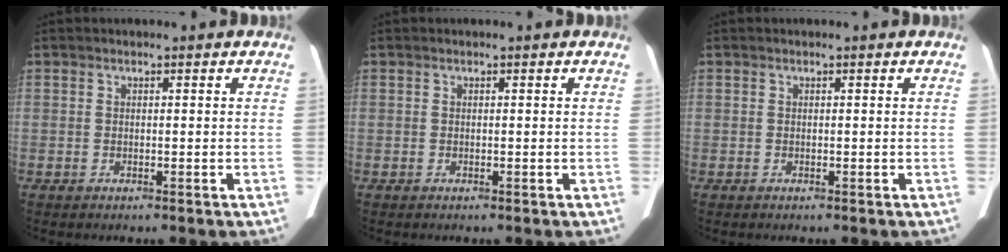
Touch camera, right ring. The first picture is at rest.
{"total": 0.0}
{"total": 0.0}